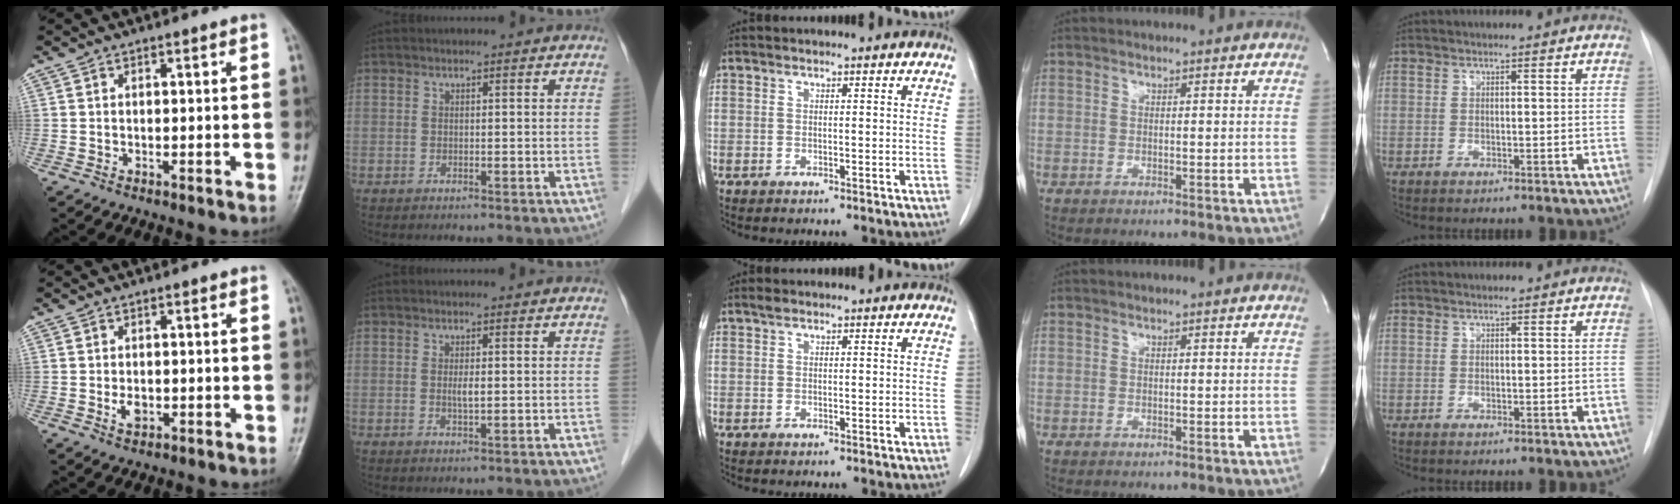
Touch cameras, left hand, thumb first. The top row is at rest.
{"thumb": {"total": 2.5, "force": [-0.5, 1.7, 1.8], "torque": [-0.028, -0.002, -0.007]}, "index": {"total": 1.4, "force": [0.1, 0.2, 1.4], "torque": [-0.030, -0.002, 0.004]}, "middle": {"total": 0.7, "force": [0.5, 0.3, 0.3], "torque": [-0.010, 0.009, 0.010]}}